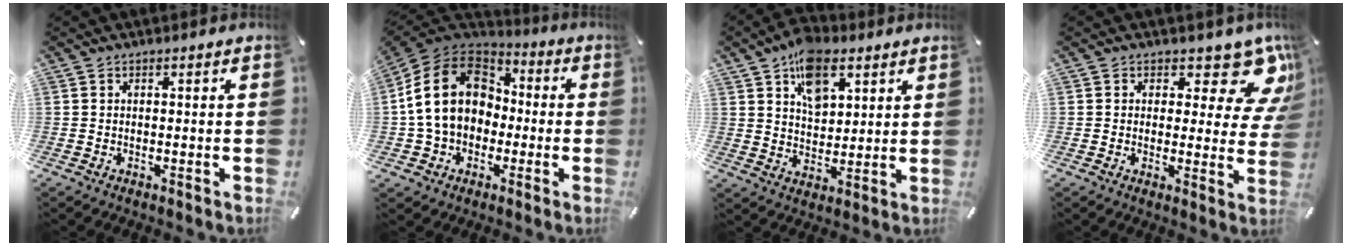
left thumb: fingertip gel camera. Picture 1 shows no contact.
{"total": 17.6, "force": [-0.3, 14.7, 9.7], "torque": [-0.211, 0.021, -0.006]}
{"total": 10.6, "force": [5.7, 6.7, 6.0], "torque": [-0.087, -0.022, 0.100]}
{"total": 11.8, "force": [7.2, 5.5, 7.5], "torque": [-0.081, -0.058, 0.122]}